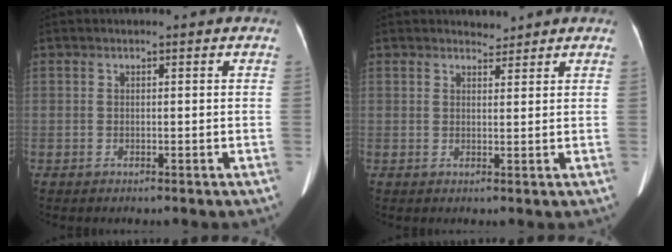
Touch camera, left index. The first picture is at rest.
{"total": 1.5, "force": [1.4, 0.4, -0.2], "torque": [-0.001, -0.002, 0.022]}